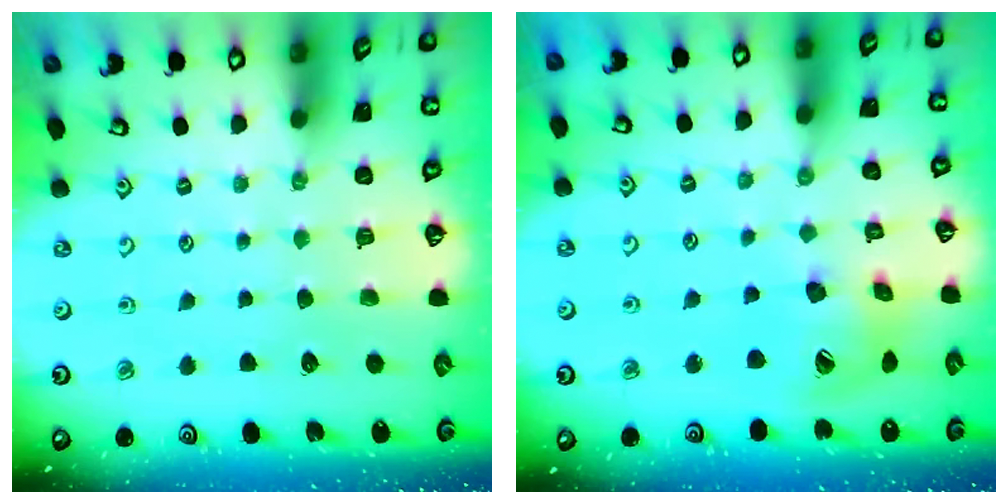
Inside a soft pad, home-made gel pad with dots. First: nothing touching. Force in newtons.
{"total": 15.8, "press": 15.6, "slide": 2.4}